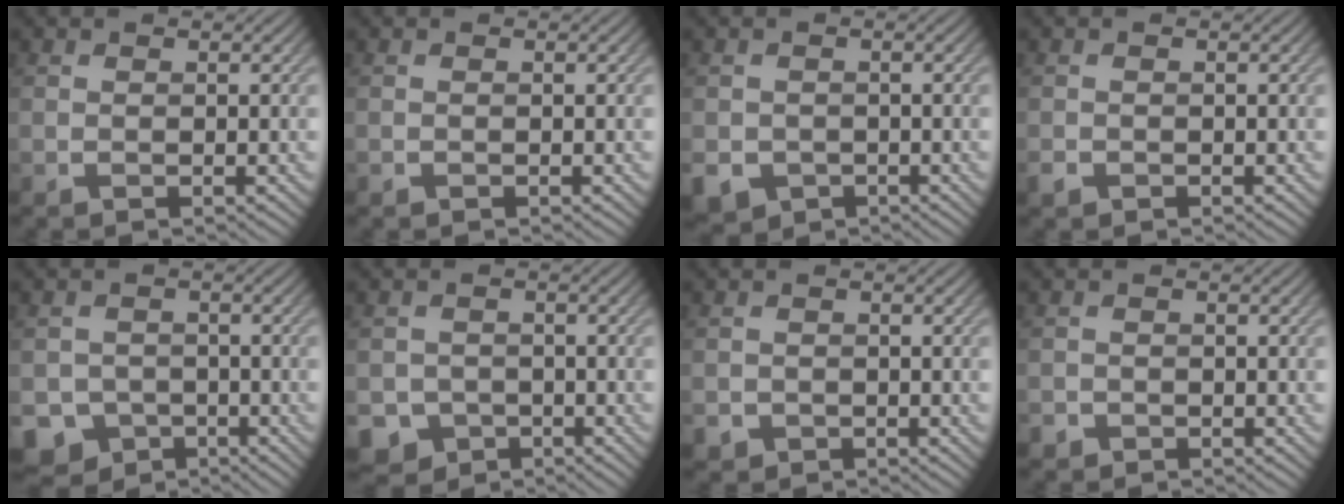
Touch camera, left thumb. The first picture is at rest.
{"total": 0.0}
{"total": 4.4, "force": [-1.9, 3.7, 1.4], "torque": [-0.036, -0.023, -0.031]}
{"total": 1.0, "force": [-0.7, 0.7, 0.4], "torque": [-0.009, -0.005, -0.016]}
{"total": 6.3, "force": [-3.6, 4.9, 1.6], "torque": [-0.022, -0.016, -0.067]}
{"total": 4.8, "force": [-2.7, 3.8, 1.1], "torque": [-0.017, -0.007, -0.051]}
{"total": 1.6, "force": [-0.9, 1.3, 0.2], "torque": [0.000, -0.007, -0.021]}
{"total": 1.4, "force": [-1.0, 1.0, 0.2], "torque": [-0.001, -0.004, -0.023]}